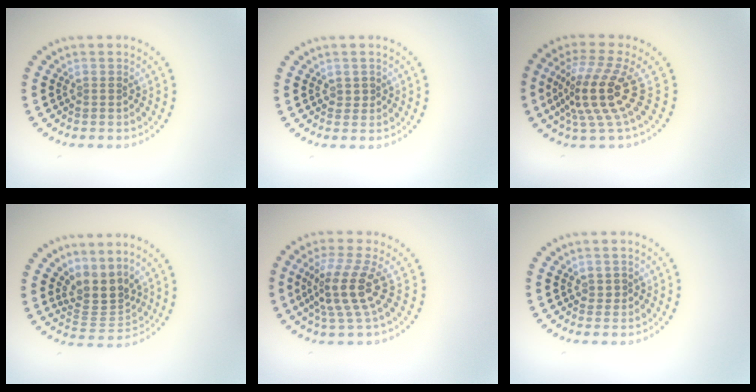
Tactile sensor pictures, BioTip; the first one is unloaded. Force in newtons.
{"total": 0.5, "press": 0.5, "slide": 0.2}
{"total": 5.0, "press": 3.5, "slide": 3.5}
{"total": 3.3, "press": 2.5, "slide": 2.3}
{"total": 4.3, "press": 3.1, "slide": 2.9}
{"total": 0.5, "press": 0.5, "slide": 0.2}